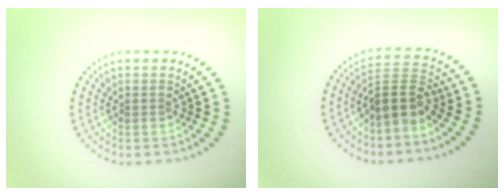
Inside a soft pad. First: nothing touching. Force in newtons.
{"total": 3.5, "press": 2.9, "slide": 2.0}